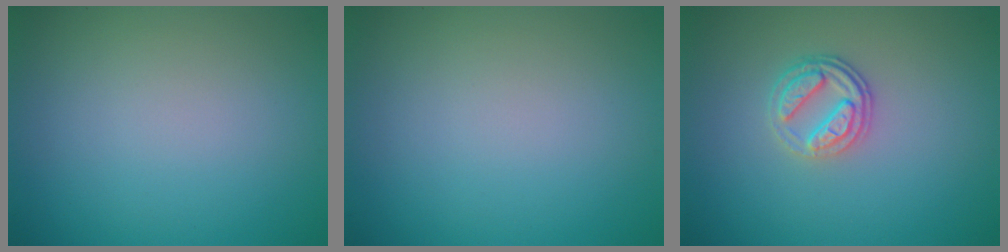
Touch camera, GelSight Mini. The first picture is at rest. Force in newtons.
{"total": 0.0}
{"total": 2.8, "press": 2.4, "slide": 1.3}